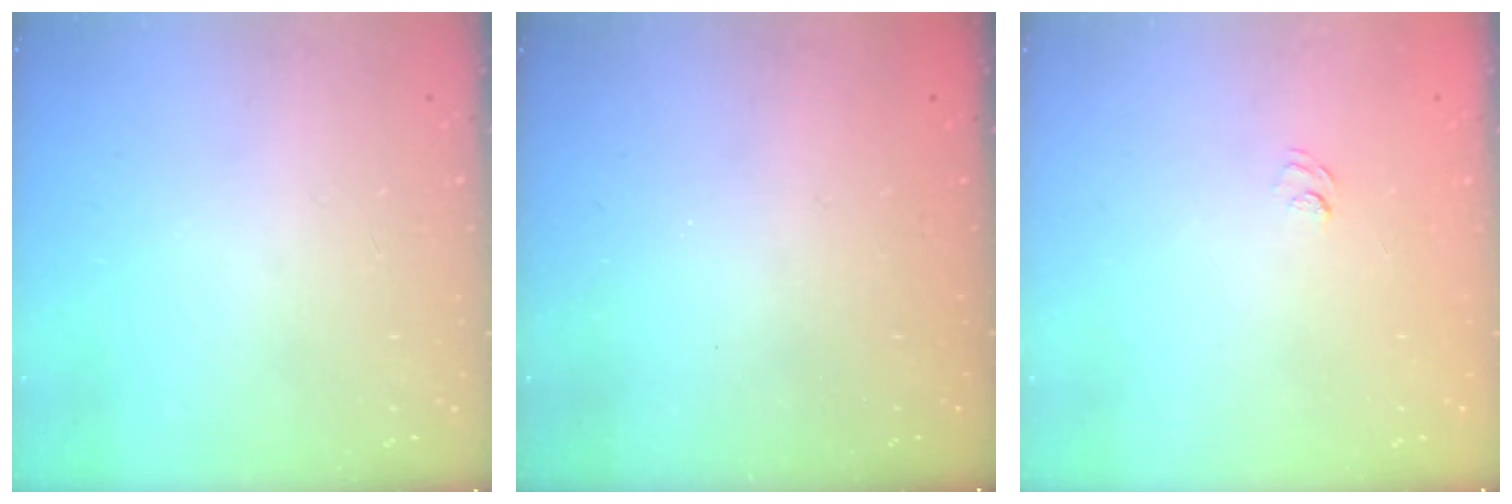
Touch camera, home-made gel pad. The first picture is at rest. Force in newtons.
{"total": 2.4, "press": 2.3, "slide": 0.8}
{"total": 6.8, "press": 6.7, "slide": 1.1}